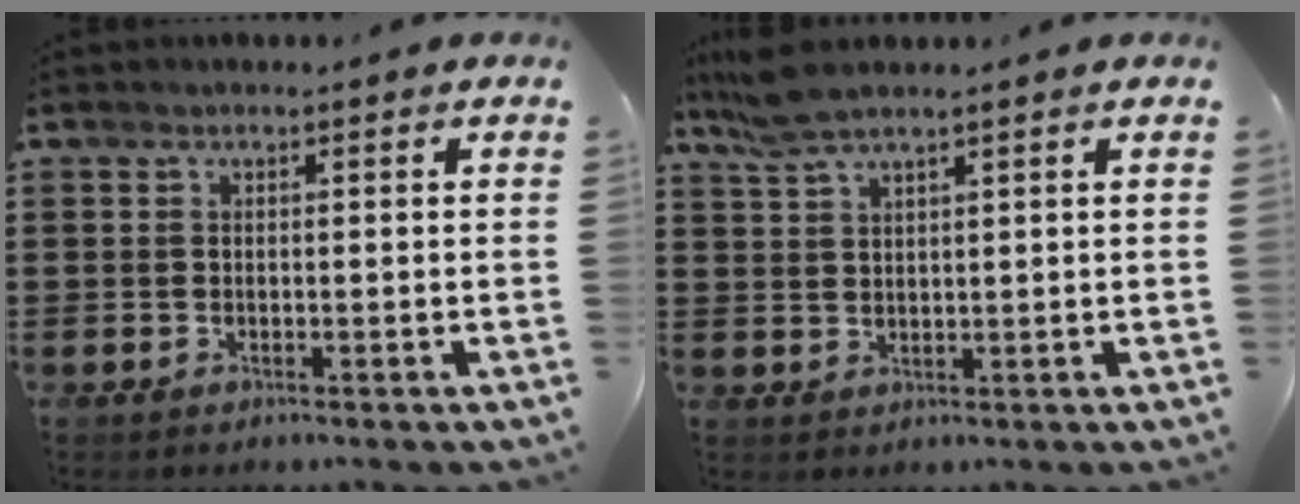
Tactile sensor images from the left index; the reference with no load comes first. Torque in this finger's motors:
{"motor_torque": [0.02, 0.08, 0.42, 0.05]}